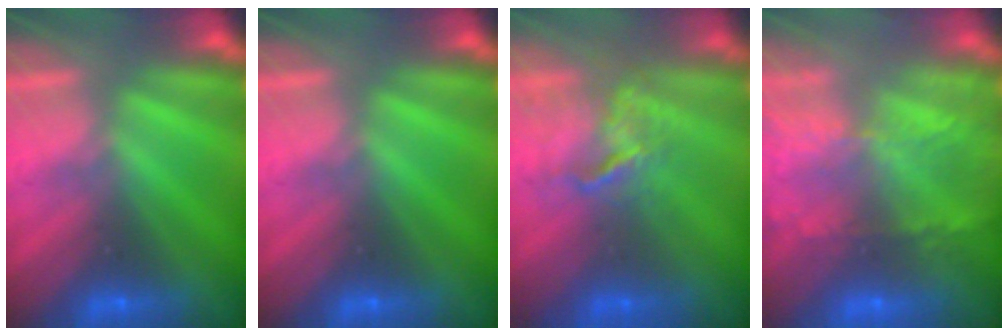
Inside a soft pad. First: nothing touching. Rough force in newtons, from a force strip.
{"total": 0.0}
{"total": 3.8}
{"total": 12.7}